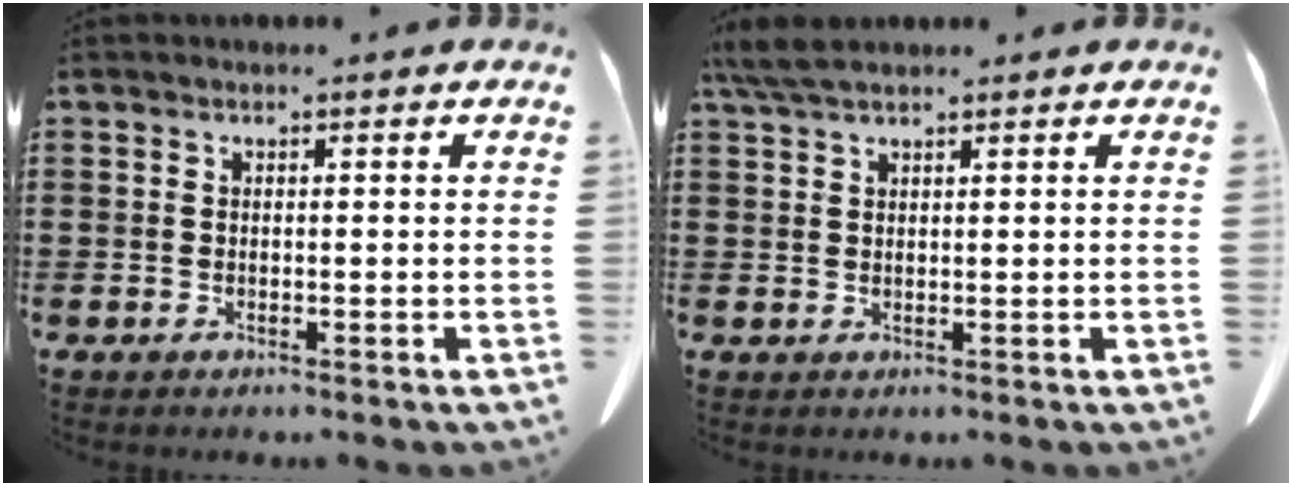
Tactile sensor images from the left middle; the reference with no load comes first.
{"total": 3.7, "force": [2.7, 0.8, 2.3], "torque": [-0.052, 0.003, 0.052]}